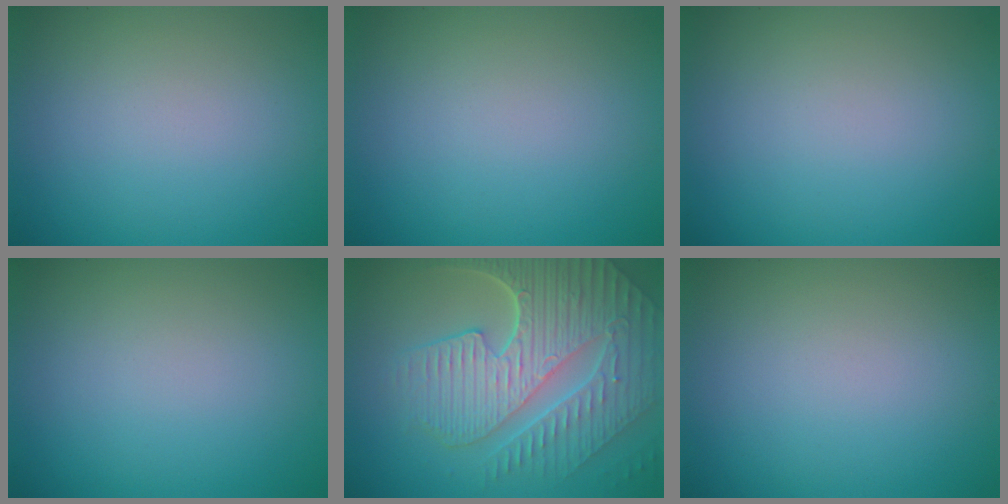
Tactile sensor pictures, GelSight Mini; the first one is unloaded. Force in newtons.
{"total": 0.0}
{"total": 0.0}
{"total": 0.0}
{"total": 9.6, "press": 6.5, "slide": 7.1}
{"total": 0.0}